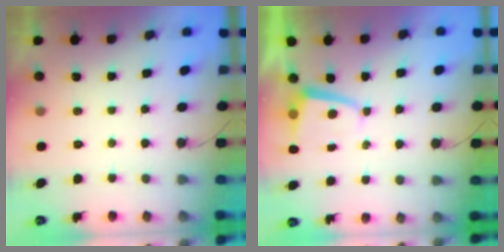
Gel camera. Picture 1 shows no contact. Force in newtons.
{"total": 2.0, "press": 2.0, "slide": 0.3}